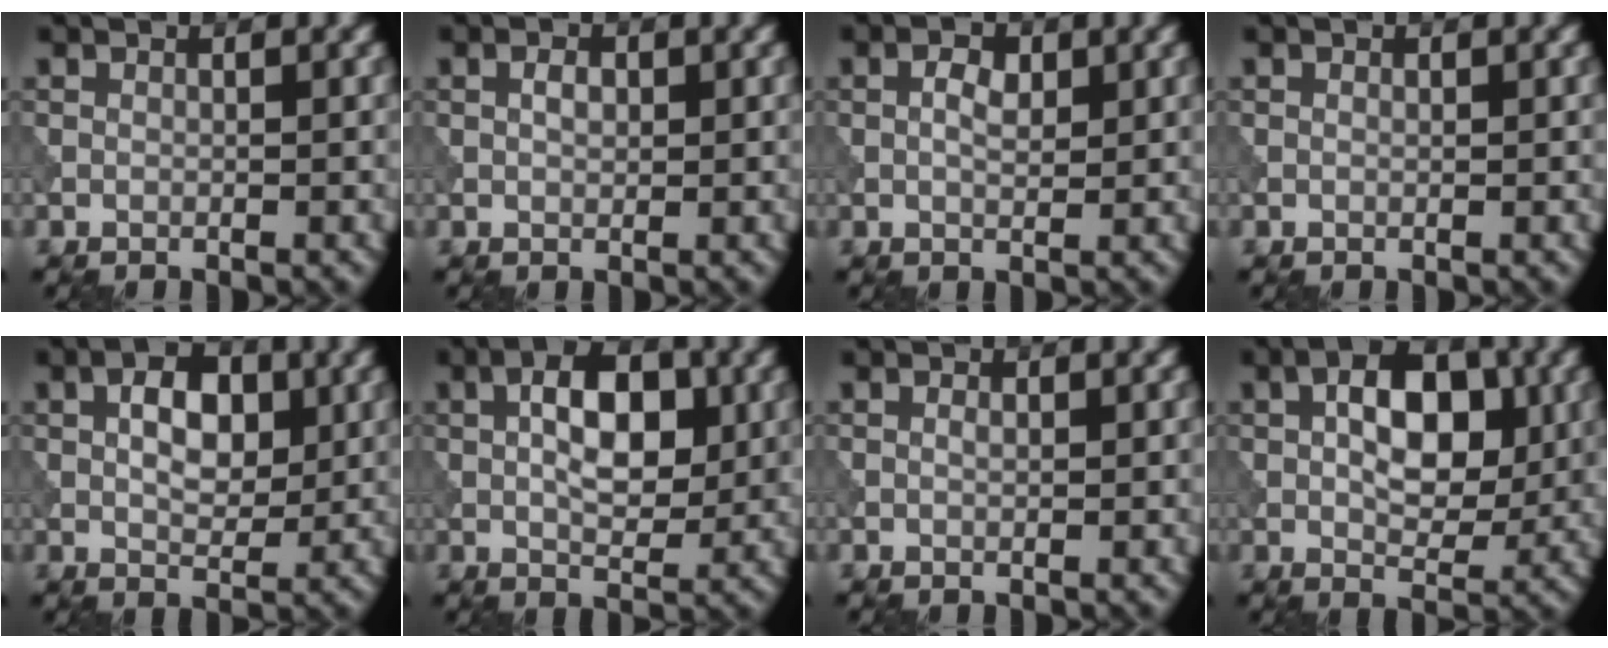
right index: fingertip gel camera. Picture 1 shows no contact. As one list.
[{"total": 1.3, "force": [0.2, 0.7, 1.0], "torque": [-0.018, 0.003, 0.003]}, {"total": 2.0, "force": [0.4, 1.1, 1.7], "torque": [-0.030, 0.000, 0.005]}, {"total": 0.0}, {"total": 4.6, "force": [0.9, 2.7, 3.6], "torque": [-0.059, 0.003, 0.012]}, {"total": 6.3, "force": [1.0, 3.2, 5.3], "torque": [-0.082, 0.005, 0.014]}, {"total": 0.6, "force": [0.1, 0.3, 0.5], "torque": [-0.011, 0.001, 0.002]}, {"total": 6.7, "force": [1.0, 3.8, 5.4], "torque": [-0.076, 0.005, 0.012]}]